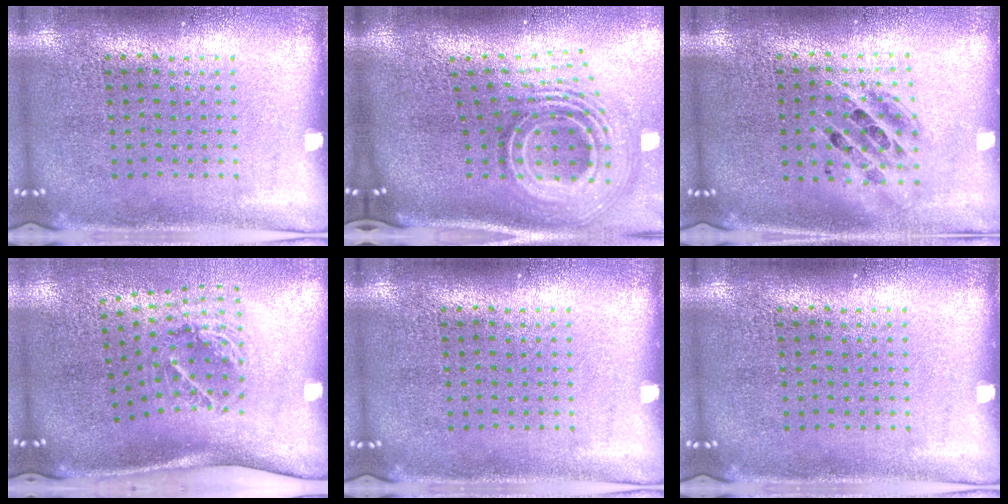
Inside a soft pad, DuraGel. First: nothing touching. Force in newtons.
{"total": 3.0, "press": 1.8, "slide": 2.4}
{"total": 1.5, "press": 1.2, "slide": 0.8}
{"total": 2.1, "press": 1.3, "slide": 1.7}
{"total": 0.0}
{"total": 0.0}